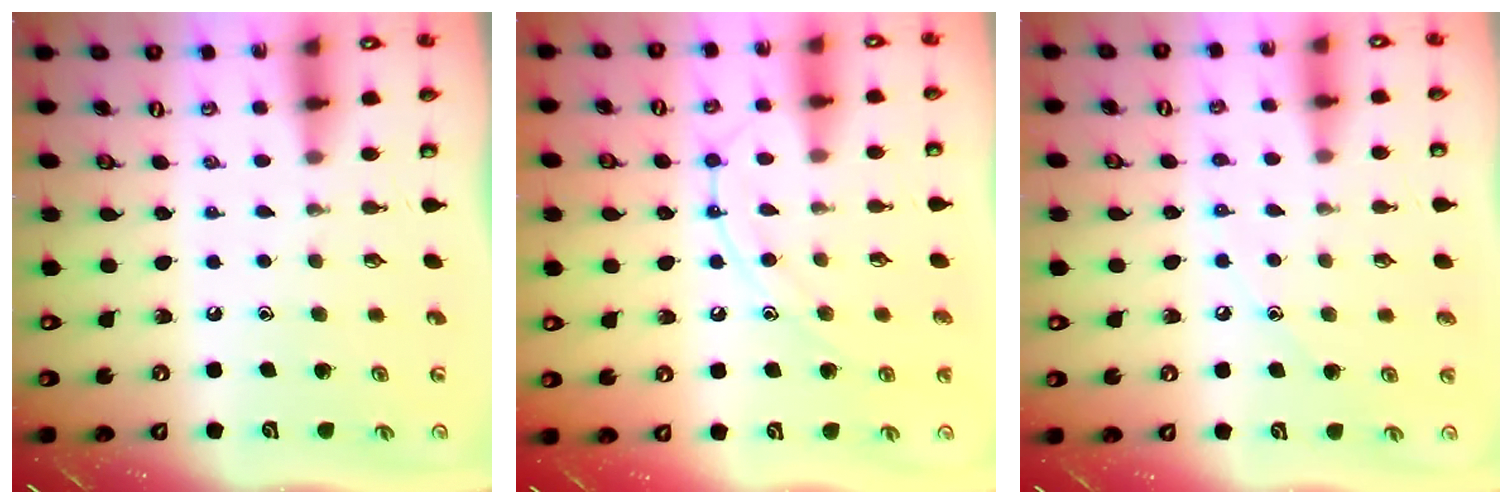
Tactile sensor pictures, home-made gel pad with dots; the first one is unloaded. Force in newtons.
{"total": 9.9, "press": 9.9, "slide": 0.4}
{"total": 5.5, "press": 5.5, "slide": 0.7}